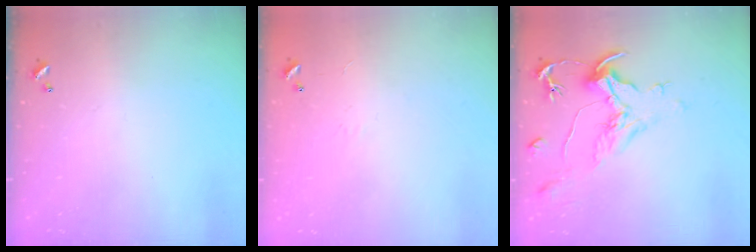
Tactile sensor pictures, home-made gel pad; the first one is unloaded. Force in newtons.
{"total": 6.6, "press": 6.6, "slide": 0.7}
{"total": 2.3, "press": 1.8, "slide": 1.3}